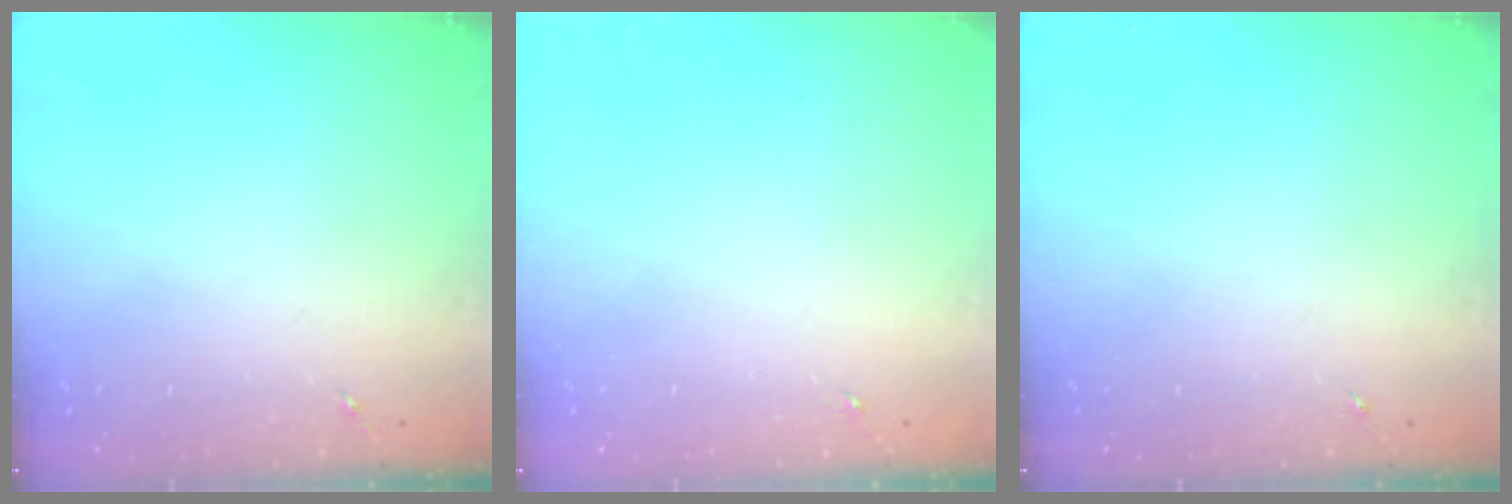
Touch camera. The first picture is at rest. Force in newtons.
{"total": 0.0}
{"total": 0.0}